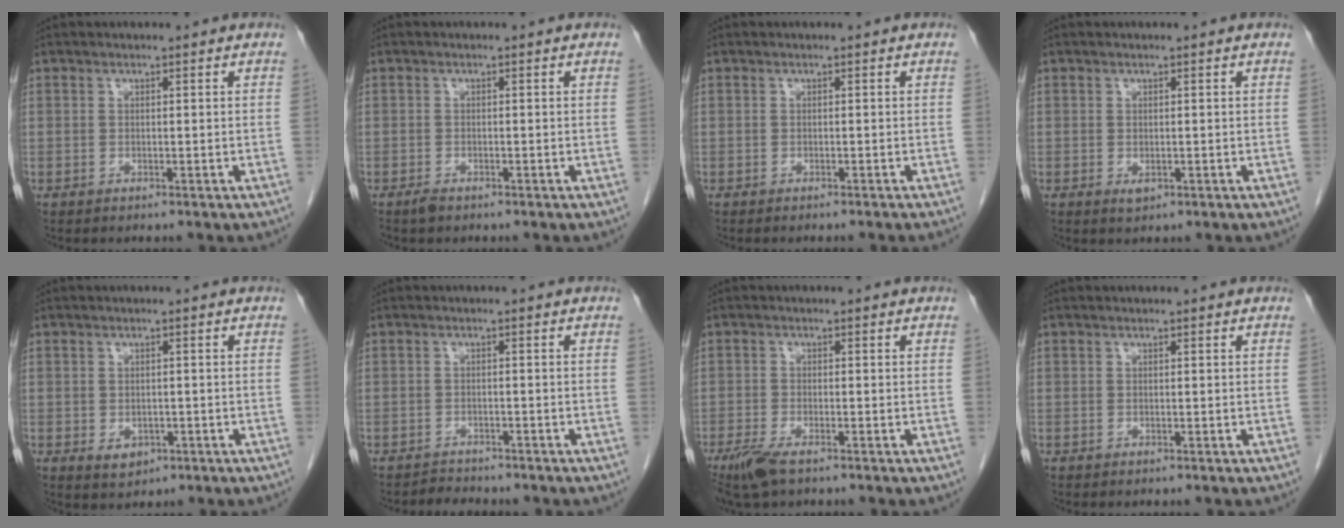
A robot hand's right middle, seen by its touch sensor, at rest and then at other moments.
{"total": 1.0, "force": [-0.8, 0.2, 0.4], "torque": [-0.015, -0.002, -0.014]}
{"total": 2.7, "force": [-2.3, -0.4, 1.2], "torque": [-0.015, 0.003, -0.027]}
{"total": 1.1, "force": [-0.3, 0.7, 0.8], "torque": [-0.012, -0.002, 0.001]}
{"total": 2.7, "force": [-0.9, 2.0, 1.5], "torque": [-0.019, 0.001, -0.003]}
{"total": 2.0, "force": [-2.0, 0.3, -0.2], "torque": [-0.005, -0.010, -0.030]}
{"total": 4.5, "force": [-3.1, 1.0, 3.2], "torque": [-0.070, -0.012, -0.056]}
{"total": 0.0}